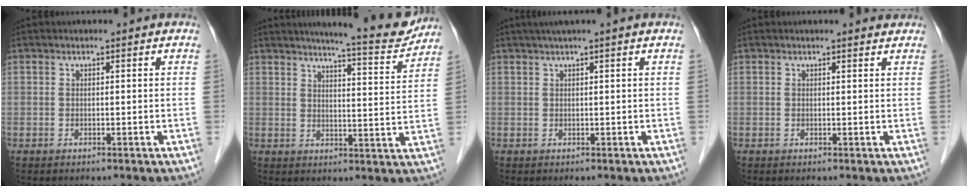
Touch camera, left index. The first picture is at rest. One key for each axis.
{"total": 11.2, "fx": 10.4, "fy": 0.4, "fz": 4.2, "tx": -0.055, "ty": -0.019, "tz": 0.125}
{"total": 2.8, "fx": 2.1, "fy": -0.7, "fz": 1.8, "tx": -0.026, "ty": 0.018, "tz": 0.038}
{"total": 2.1, "fx": 2.0, "fy": 0.3, "fz": 0.3, "tx": -0.012, "ty": 0.001, "tz": 0.018}